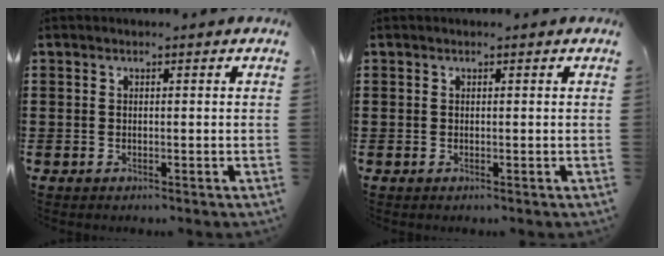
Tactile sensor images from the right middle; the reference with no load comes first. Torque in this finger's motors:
{"motor_torque": [0.03, -0.03, 0.00, 0.01]}